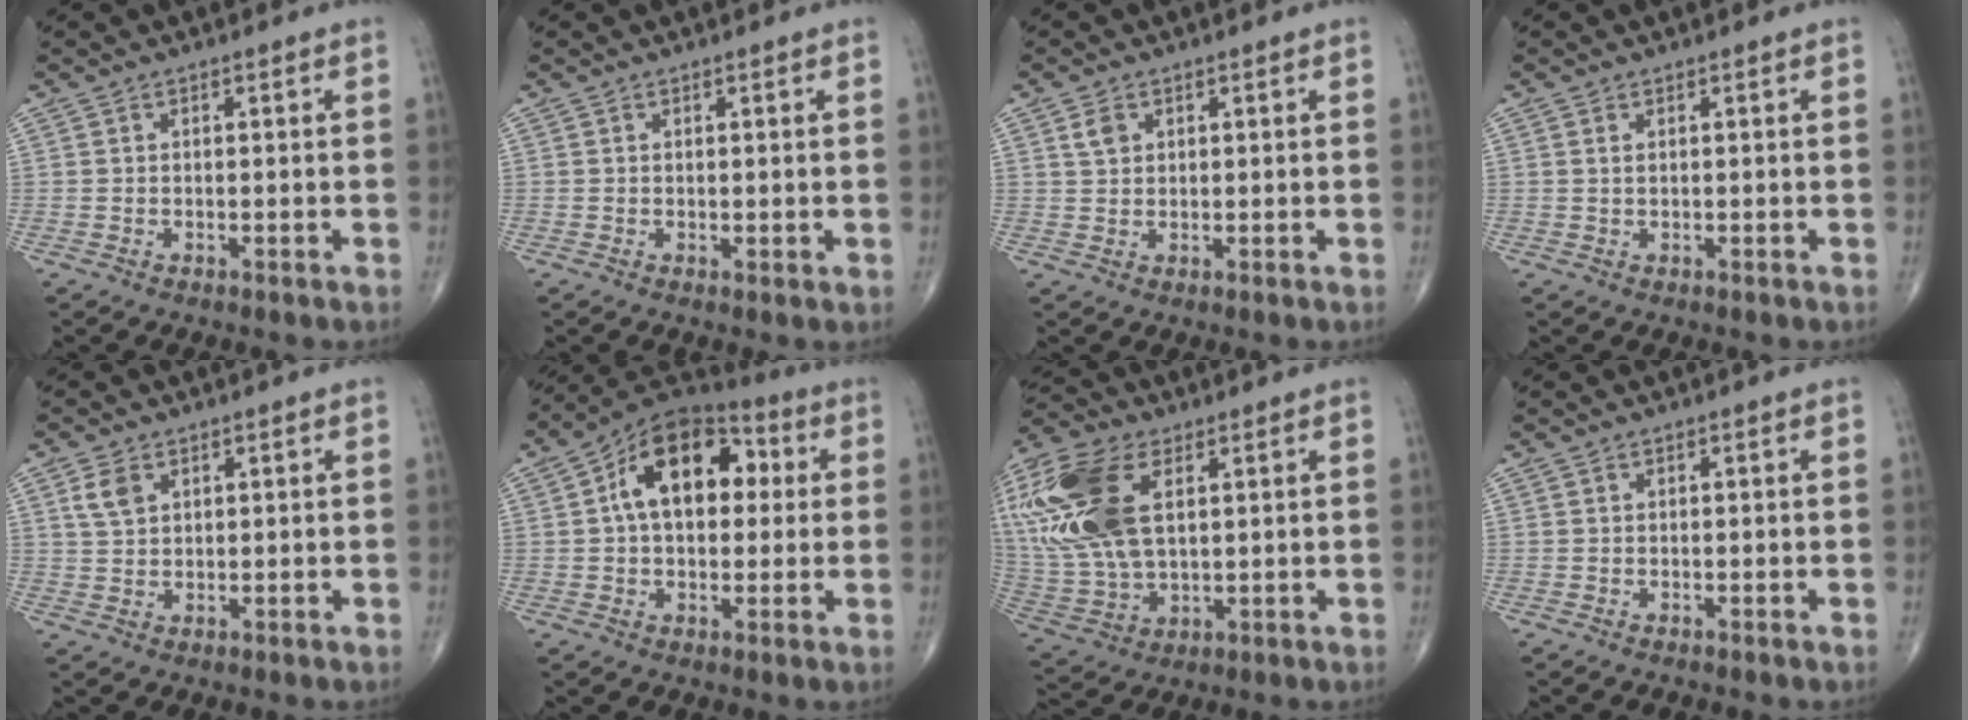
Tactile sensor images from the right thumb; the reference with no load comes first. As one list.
[{"total": 0.6, "force": [0.2, 0.2, 0.6], "torque": [-0.009, -0.004, 0.004]}, {"total": 2.6, "force": [1.2, 1.9, 1.4], "torque": [-0.018, -0.002, 0.023]}, {"total": 0.9, "force": [0.4, 0.4, 0.7], "torque": [-0.017, 0.003, 0.011]}, {"total": 3.9, "force": [1.8, 2.6, 2.4], "torque": [-0.041, -0.001, 0.039]}, {"total": 17.0, "force": [3.2, 10.5, 13.0], "torque": [-0.173, 0.028, 0.043]}, {"total": 23.9, "force": [7.0, 13.3, 18.5], "torque": [-0.435, -0.004, 0.137]}, {"total": 0.0}]